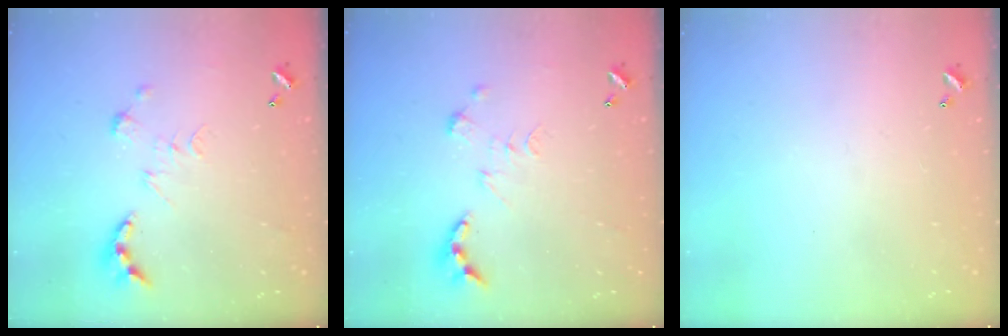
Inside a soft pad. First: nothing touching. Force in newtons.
{"total": 0.0}
{"total": 0.0}